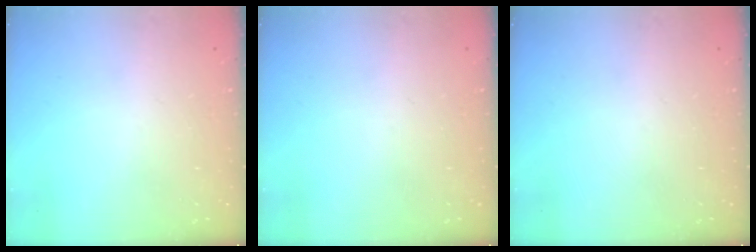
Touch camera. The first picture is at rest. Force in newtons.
{"total": 0.0}
{"total": 0.0}